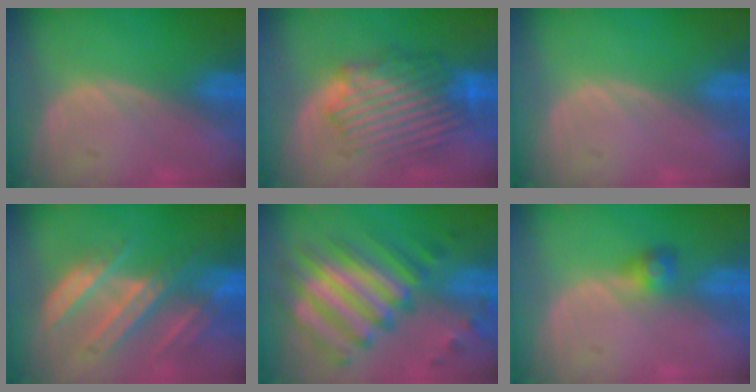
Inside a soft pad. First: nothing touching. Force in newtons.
{"total": 8.9, "press": 8.6, "slide": 2.2}
{"total": 0.0}
{"total": 8.7, "press": 7.9, "slide": 3.5}
{"total": 11.5, "press": 10.5, "slide": 4.5}
{"total": 2.6, "press": 2.5, "slide": 0.7}